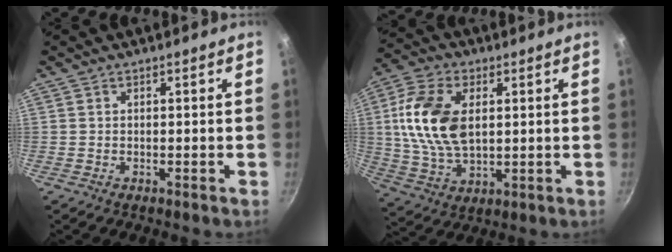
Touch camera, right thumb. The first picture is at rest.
{"total": 15.6, "force": [2.7, 9.4, 12.2], "torque": [-0.224, -0.003, 0.051]}